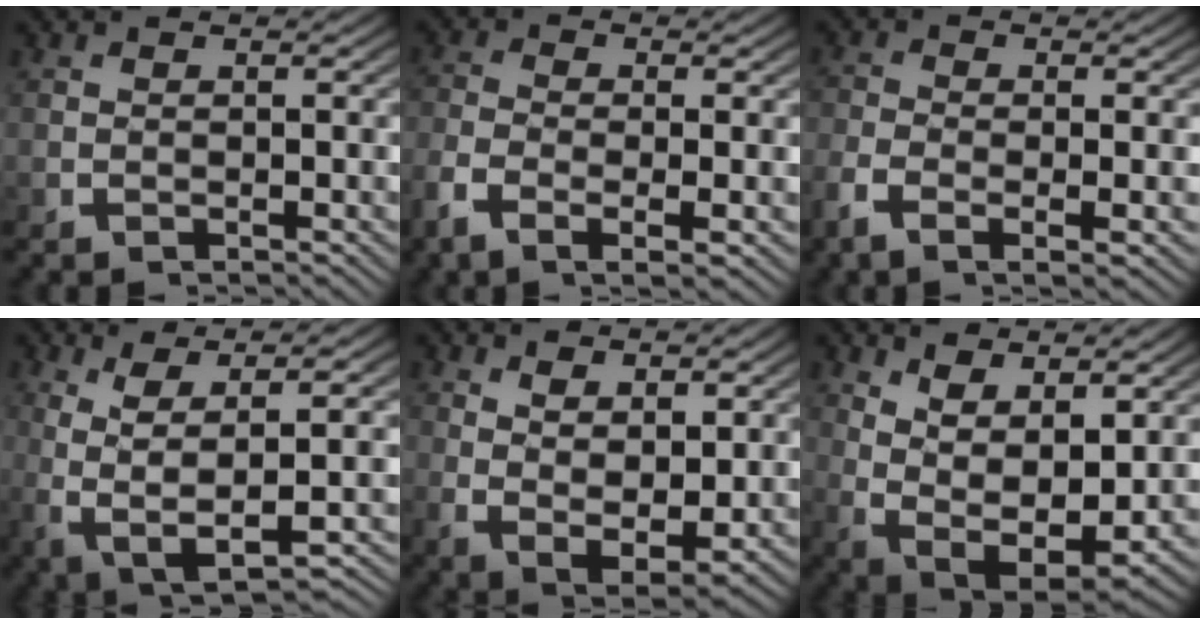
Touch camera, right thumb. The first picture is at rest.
{"total": 3.7, "force": [-1.2, 1.5, 3.2], "torque": [-0.079, -0.008, -0.022]}
{"total": 2.8, "force": [-1.0, 0.9, 2.4], "torque": [-0.061, -0.007, -0.020]}
{"total": 8.1, "force": [-1.1, 3.9, 7.0], "torque": [-0.160, -0.030, 0.007]}
{"total": 6.3, "force": [0.0, 4.1, 4.9], "torque": [-0.108, -0.037, 0.020]}
{"total": 10.3, "force": [-0.6, 7.1, 7.4], "torque": [-0.167, -0.058, 0.010]}